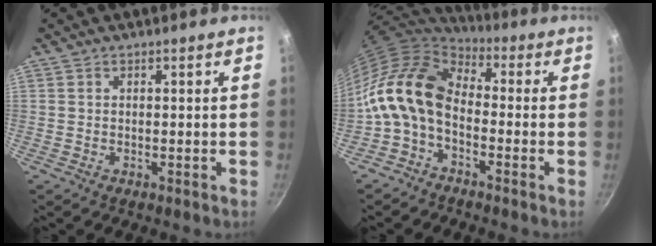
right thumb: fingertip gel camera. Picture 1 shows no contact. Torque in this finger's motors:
{"motor_torque": [1.31, 2.12, 0.83, -0.87, 0.47]}